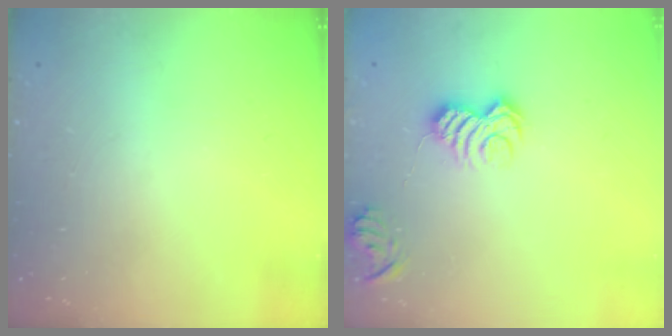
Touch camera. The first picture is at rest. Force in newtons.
{"total": 7.5, "press": 7.5, "slide": 0.6}